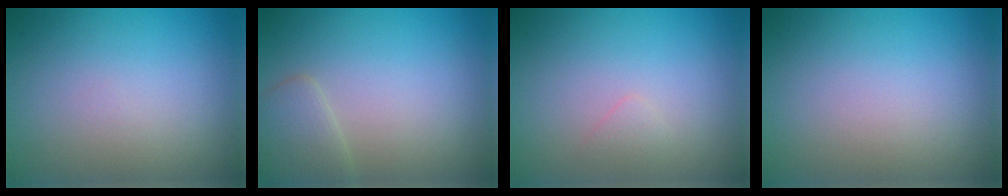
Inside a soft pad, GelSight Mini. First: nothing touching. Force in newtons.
{"total": 2.3, "press": 2.3, "slide": 0.1}
{"total": 0.7, "press": 0.7, "slide": 0.0}
{"total": 0.0}